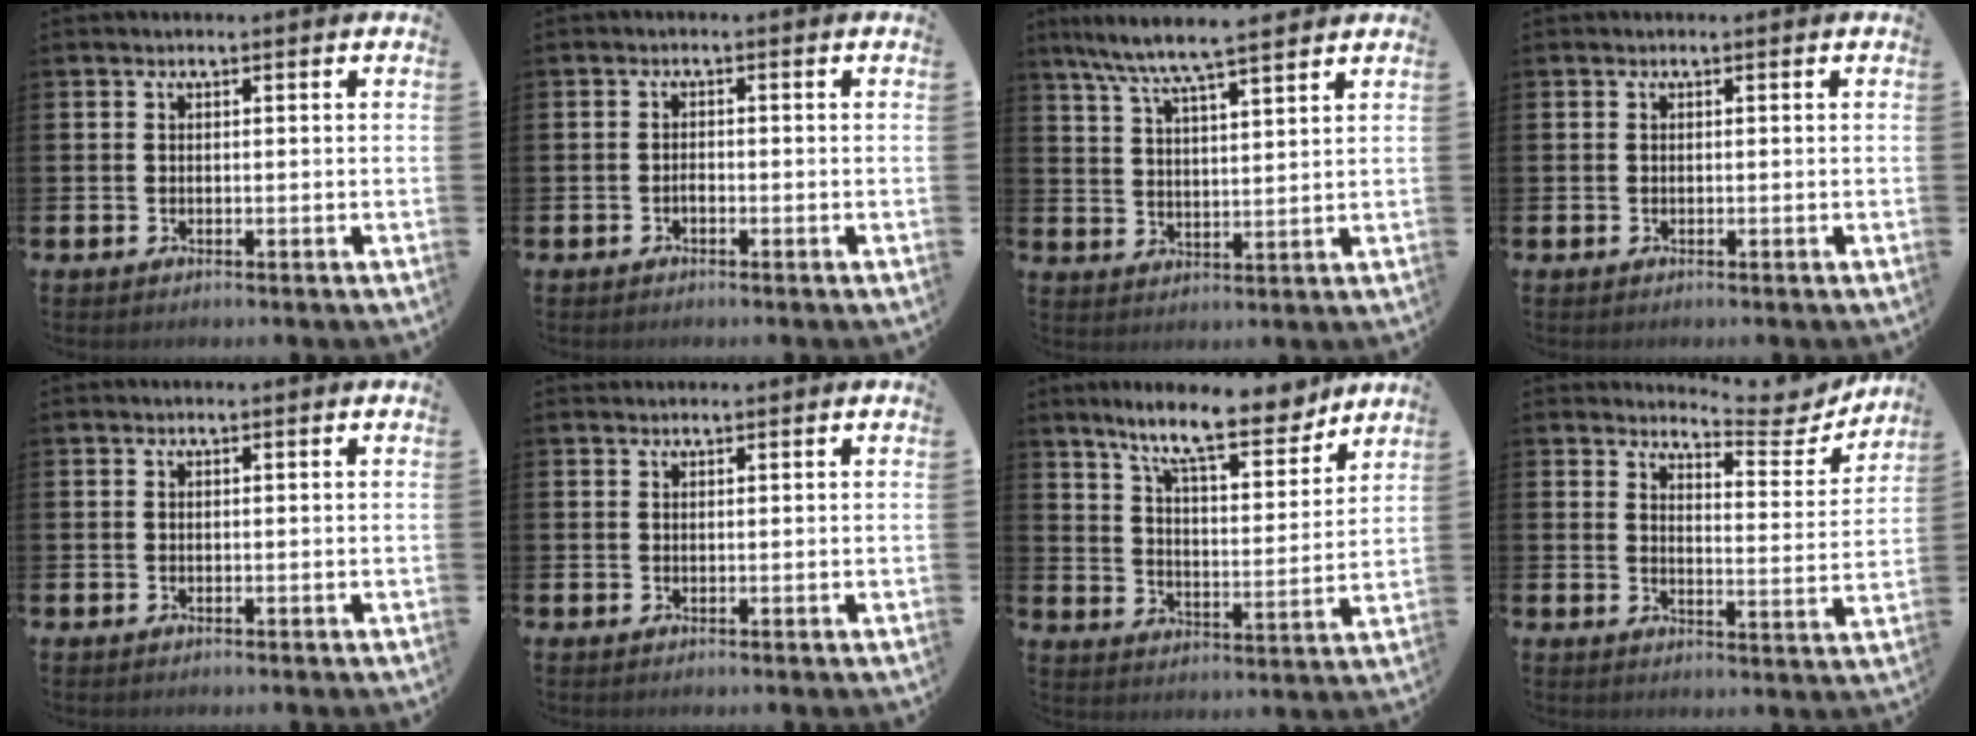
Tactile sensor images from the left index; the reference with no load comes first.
{"total": 0.9, "force": [-0.6, 0.4, 0.5], "torque": [-0.006, -0.004, -0.013]}
{"total": 7.1, "force": [6.6, 0.1, 2.7], "torque": [-0.080, -0.030, 0.117]}
{"total": 0.0}
{"total": 0.0}
{"total": 0.7, "force": [0.7, 0.2, 0.0], "torque": [0.009, -0.003, 0.011]}
{"total": 11.3, "force": [9.6, 2.3, 5.6], "torque": [-0.120, -0.048, 0.164]}
{"total": 5.1, "force": [5.0, 0.8, 0.9], "torque": [-0.017, -0.043, 0.079]}